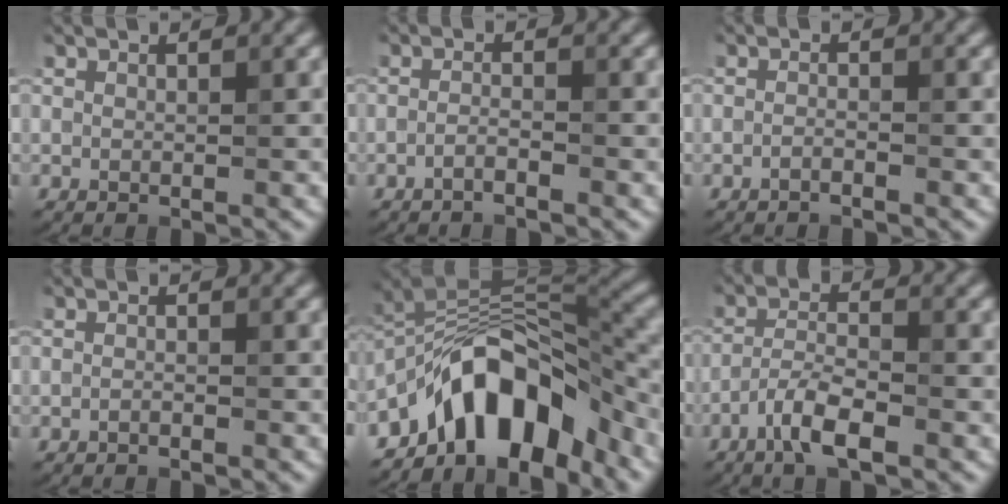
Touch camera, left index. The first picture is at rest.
{"total": 1.2, "force": [-0.9, 0.2, 0.8], "torque": [-0.015, 0.003, -0.020]}
{"total": 0.9, "force": [-0.7, 0.1, 0.6], "torque": [-0.011, 0.000, -0.014]}
{"total": 0.6, "force": [-0.4, 0.1, 0.4], "torque": [-0.007, -0.001, -0.009]}
{"total": 11.3, "force": [-6.1, 5.3, 7.8], "torque": [-0.107, 0.017, -0.112]}
{"total": 3.9, "force": [-2.4, 0.9, 2.9], "torque": [-0.062, 0.007, -0.055]}